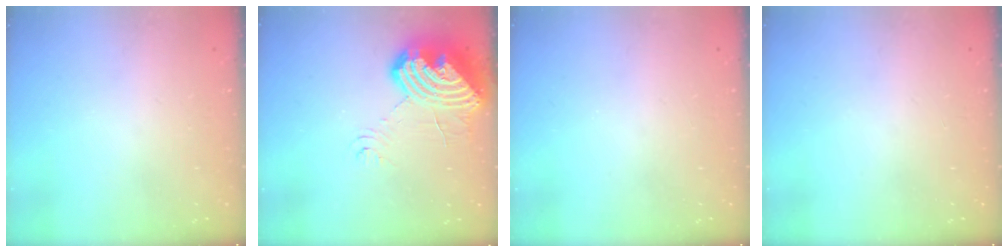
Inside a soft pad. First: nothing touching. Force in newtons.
{"total": 15.6, "press": 15.4, "slide": 2.2}
{"total": 0.0}
{"total": 0.0}